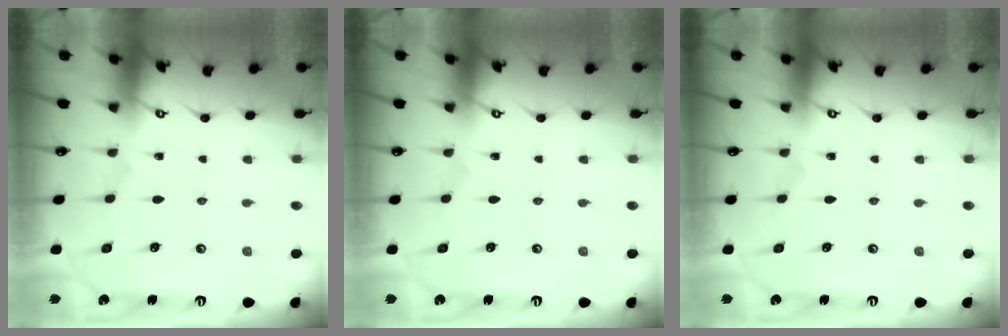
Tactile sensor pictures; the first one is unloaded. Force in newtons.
{"total": 0.0}
{"total": 0.0}